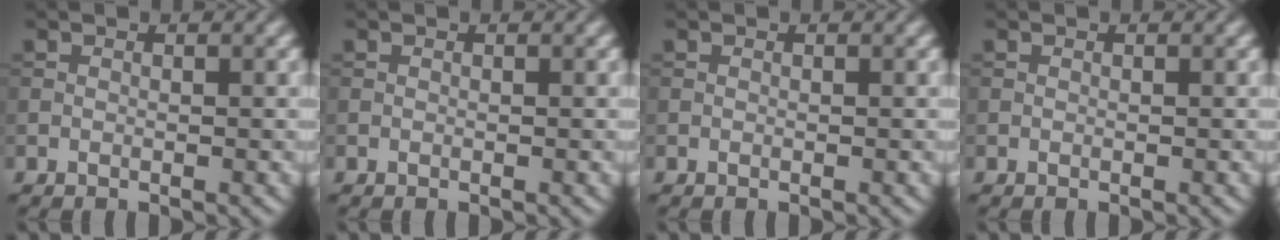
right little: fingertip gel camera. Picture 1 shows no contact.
{"total": 0.0}
{"total": 0.0}
{"total": 0.0}